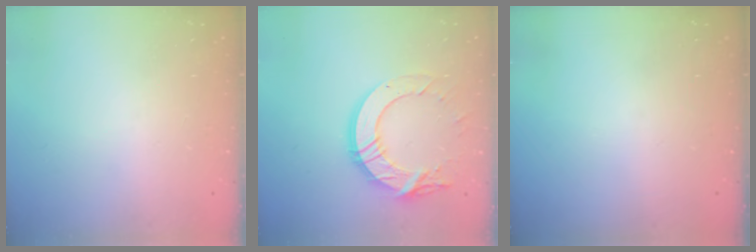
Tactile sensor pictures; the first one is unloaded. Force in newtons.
{"total": 15.4, "press": 15.3, "slide": 1.3}
{"total": 0.0}